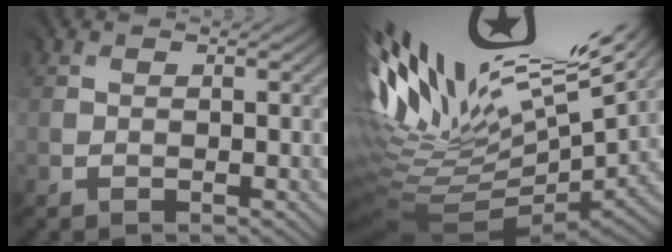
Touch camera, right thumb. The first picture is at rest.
{"total": 17.1, "force": [7.0, 5.8, 14.5], "torque": [-0.273, 0.001, 0.152]}